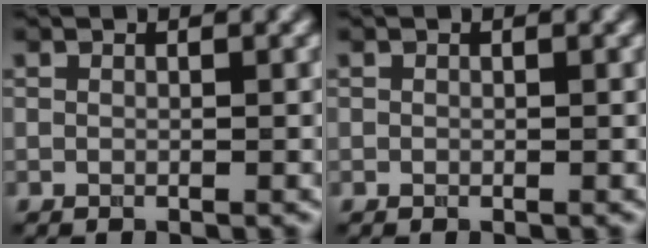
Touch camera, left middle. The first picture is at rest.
{"total": 0.0}